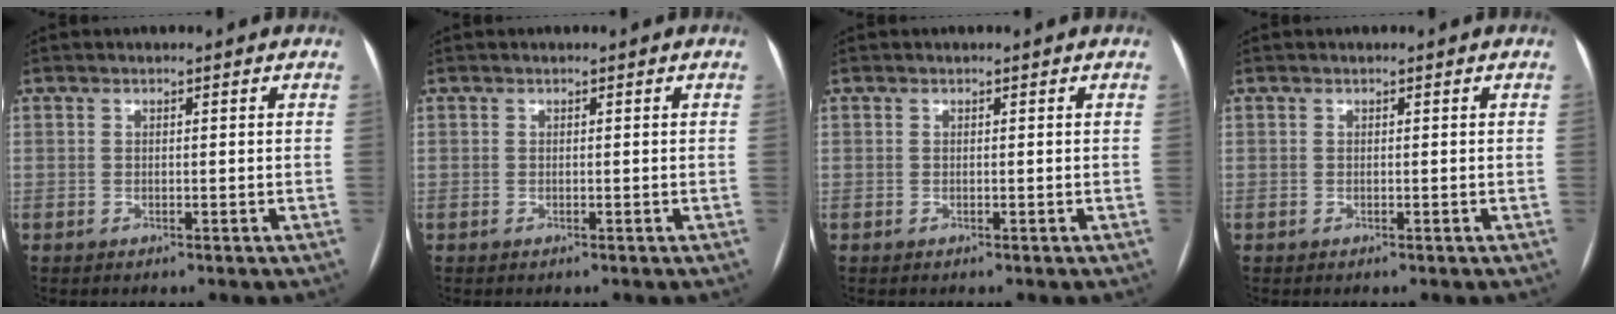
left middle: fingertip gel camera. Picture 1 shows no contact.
{"total": 0.0}
{"total": 0.0}
{"total": 0.0}